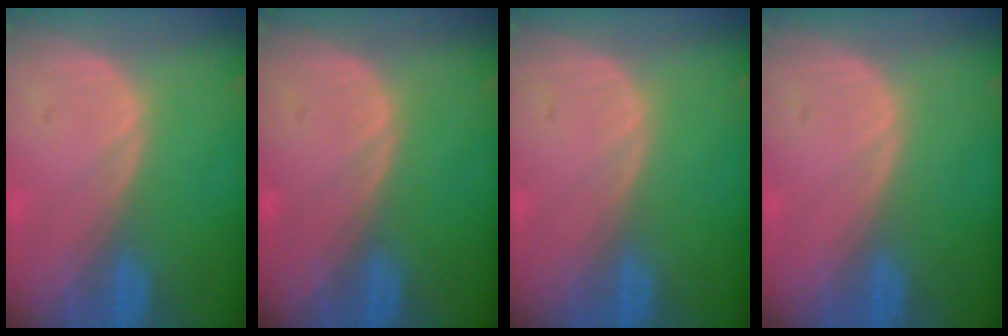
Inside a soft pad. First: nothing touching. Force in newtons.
{"total": 0.0}
{"total": 0.0}
{"total": 0.0}